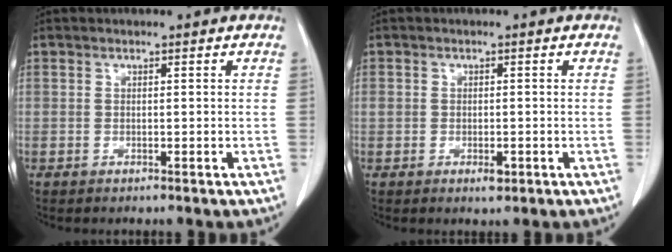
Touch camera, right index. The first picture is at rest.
{"total": 2.4, "force": [-0.8, 1.4, 1.8], "torque": [-0.025, 0.001, -0.007]}